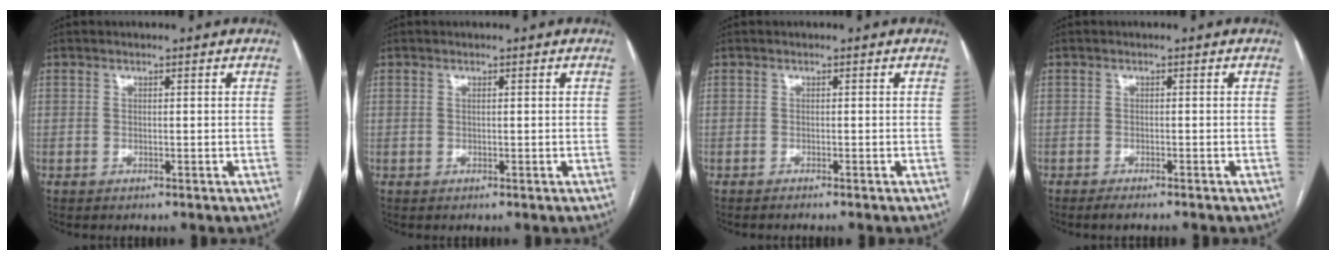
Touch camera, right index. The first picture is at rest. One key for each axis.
{"total": 0.0}
{"total": 1.8, "fx": -1.6, "fy": -0.1, "fz": 0.8, "tx": -0.006, "ty": 0.001, "tz": -0.020}
{"total": 2.9, "fx": -2.5, "fy": 0.4, "fz": 1.5, "tx": -0.019, "ty": -0.005, "tz": -0.032}